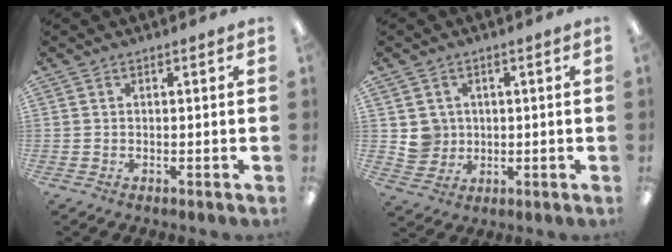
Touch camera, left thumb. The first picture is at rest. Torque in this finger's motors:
{"motor_torque": [-0.11, 0.22, -0.10, 0.09, 0.02]}